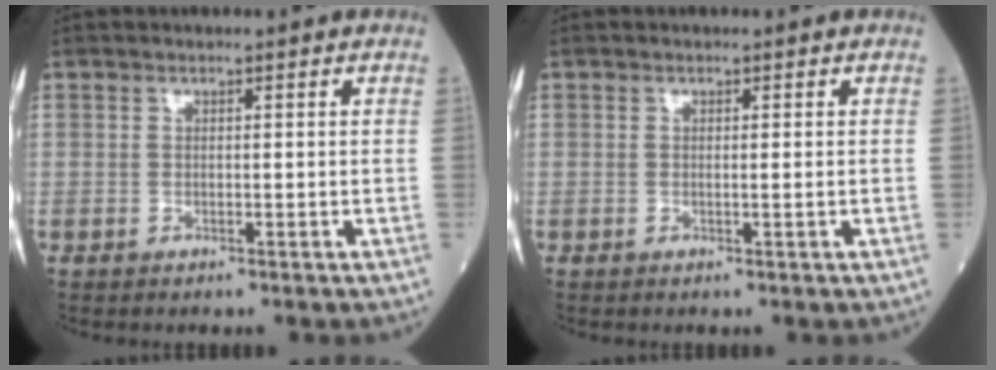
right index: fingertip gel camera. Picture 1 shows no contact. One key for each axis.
{"total": 0.6, "fx": -0.1, "fy": -0.2, "fz": 0.6, "tx": -0.011, "ty": -0.001, "tz": -0.002}